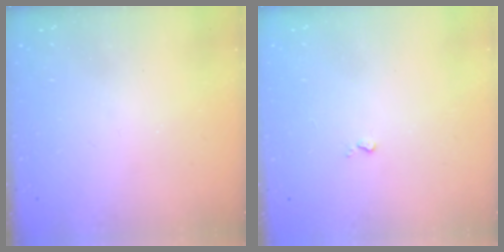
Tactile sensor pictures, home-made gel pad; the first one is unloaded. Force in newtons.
{"total": 3.3, "press": 3.2, "slide": 0.5}